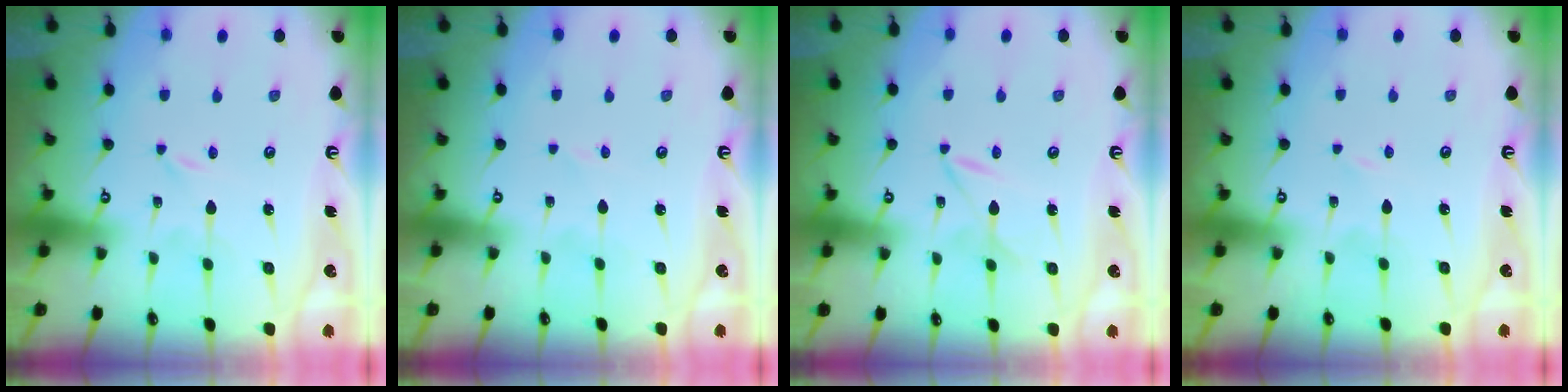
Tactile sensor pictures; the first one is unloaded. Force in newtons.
{"total": 2.2, "press": 2.1, "slide": 0.3}
{"total": 2.3, "press": 2.3, "slide": 0.2}
{"total": 0.6, "press": 0.6, "slide": 0.1}